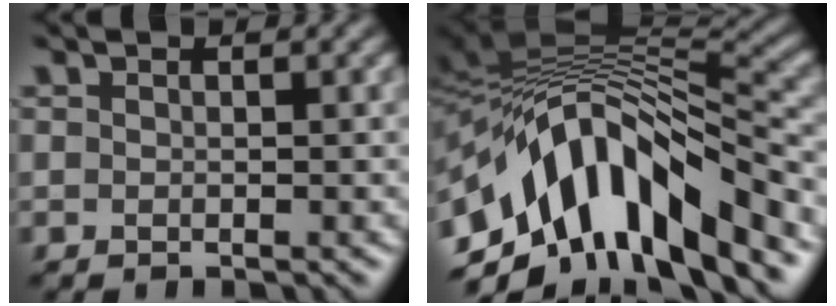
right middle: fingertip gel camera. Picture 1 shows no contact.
{"total": 13.0, "force": [-5.5, 6.2, 10.0], "torque": [-0.160, 0.012, -0.096]}